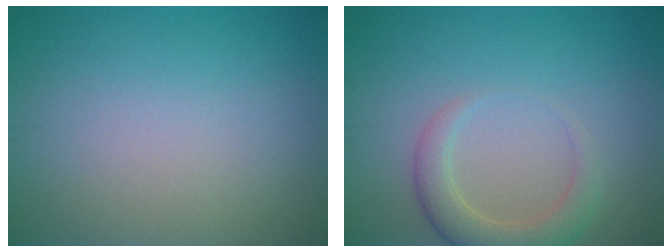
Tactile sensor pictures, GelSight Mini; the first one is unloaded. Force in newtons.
{"total": 3.5, "press": 3.5, "slide": 0.4}